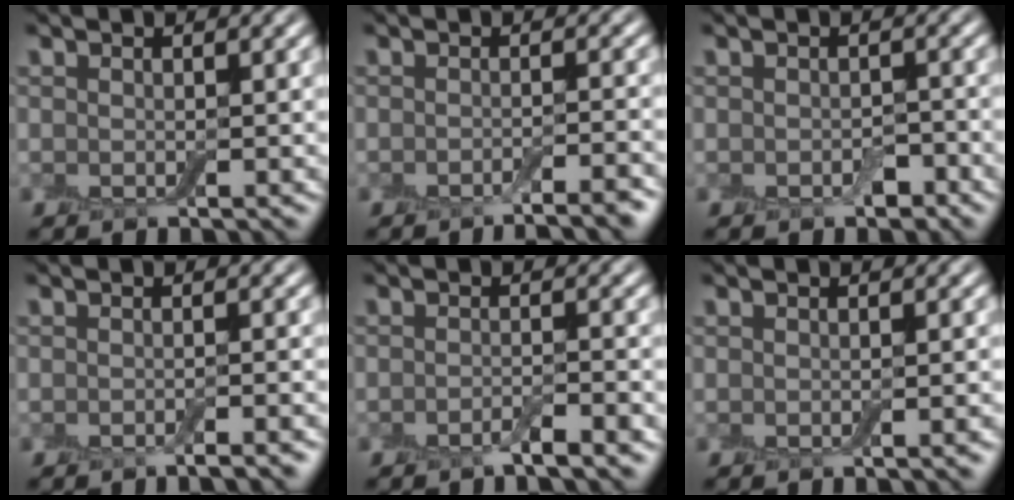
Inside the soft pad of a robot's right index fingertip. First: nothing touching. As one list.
[{"total": 2.7, "force": [-1.9, 0.4, 1.9], "torque": [-0.020, 0.002, -0.036]}, {"total": 1.3, "force": [-0.6, 0.8, 0.8], "torque": [-0.014, -0.003, -0.010]}, {"total": 1.5, "force": [-1.0, 0.3, 1.1], "torque": [-0.006, 0.000, -0.019]}, {"total": 1.9, "force": [-1.2, 0.2, 1.4], "torque": [-0.022, 0.002, -0.025]}, {"total": 1.0, "force": [-0.4, 0.2, 0.9], "torque": [-0.007, 0.002, -0.007]}]